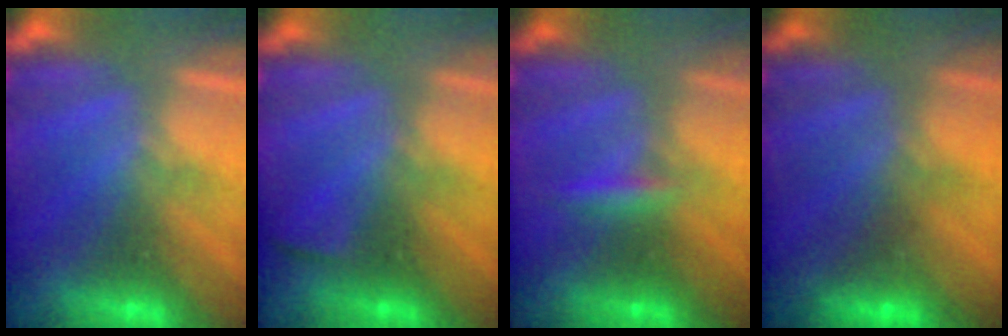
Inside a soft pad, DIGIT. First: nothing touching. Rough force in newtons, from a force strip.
{"total": 1.8}
{"total": 2.3}
{"total": 1.5}